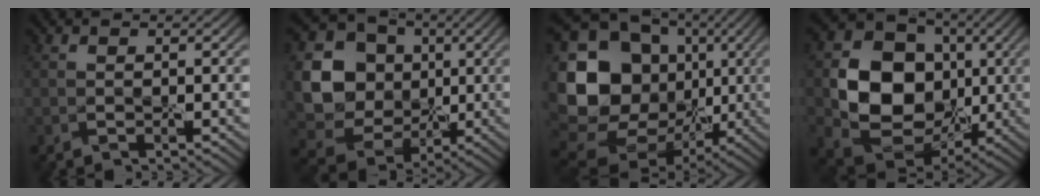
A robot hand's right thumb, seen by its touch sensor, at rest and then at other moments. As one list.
[{"total": 12.1, "force": [1.5, 11.1, 4.5], "torque": [-0.153, -0.015, 0.032]}, {"total": 19.3, "force": [1.1, 16.7, 9.7], "torque": [-0.236, -0.010, 0.031]}, {"total": 12.2, "force": [0.3, 10.3, 6.6], "torque": [-0.139, -0.010, 0.002]}]